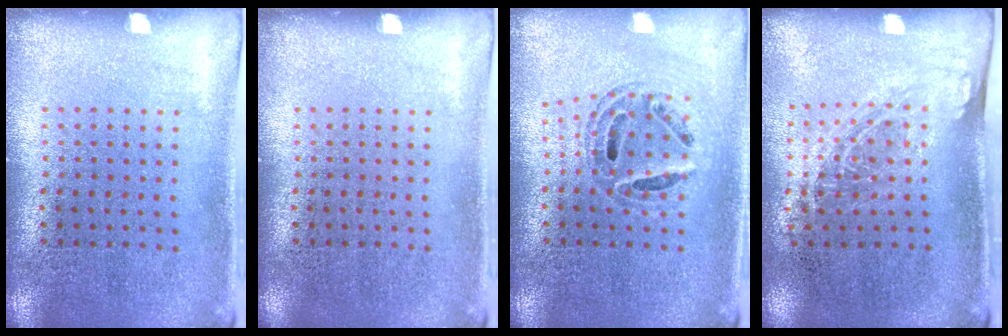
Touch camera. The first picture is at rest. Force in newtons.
{"total": 0.0}
{"total": 0.7, "press": 0.7, "slide": 0.3}
{"total": 1.3, "press": 1.0, "slide": 0.9}